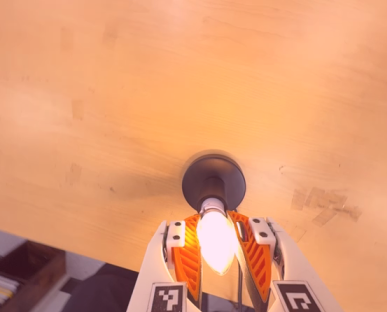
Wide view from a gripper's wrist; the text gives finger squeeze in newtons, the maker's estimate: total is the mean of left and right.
{"total": 20.2, "left": 21.6, "right": 18.7}